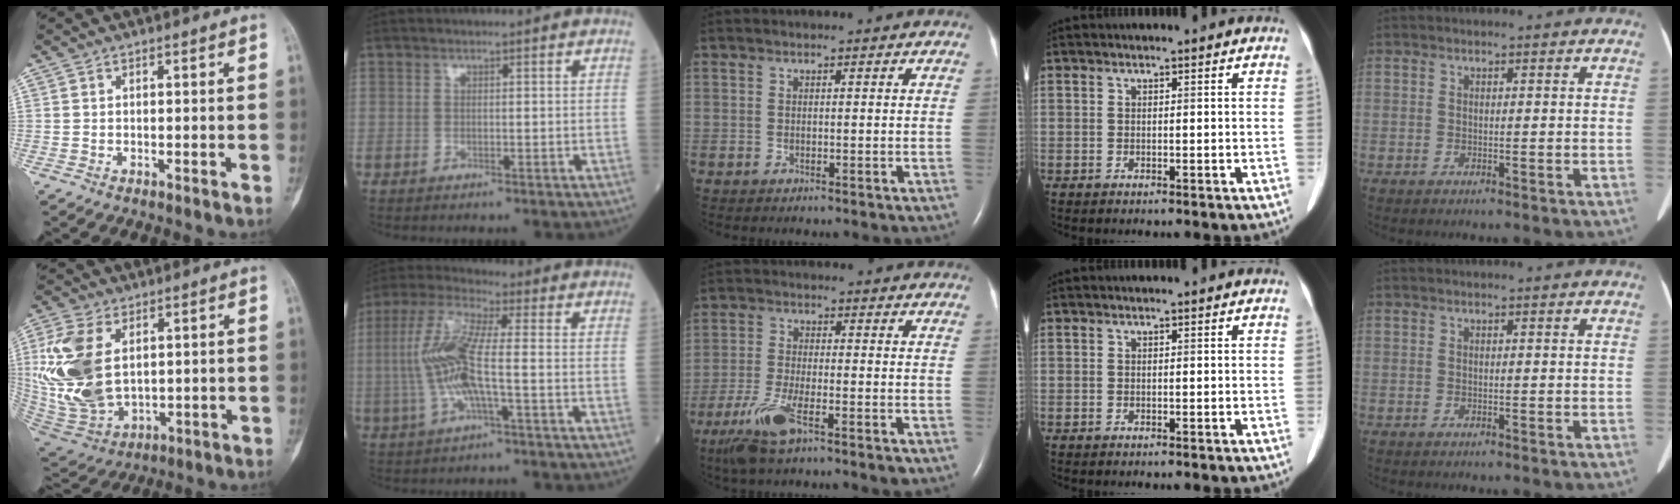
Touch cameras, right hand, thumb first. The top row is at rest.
{"thumb": {"total": 17.6, "force": [3.1, 10.8, 13.5], "torque": [-0.288, -0.018, 0.075]}, "index": {"total": 10.7, "force": [-1.0, 1.2, 10.6], "torque": [-0.234, 0.010, -0.027]}, "middle": {"total": 8.2, "force": [-5.0, 1.1, 6.4], "torque": [-0.137, -0.020, -0.092]}}